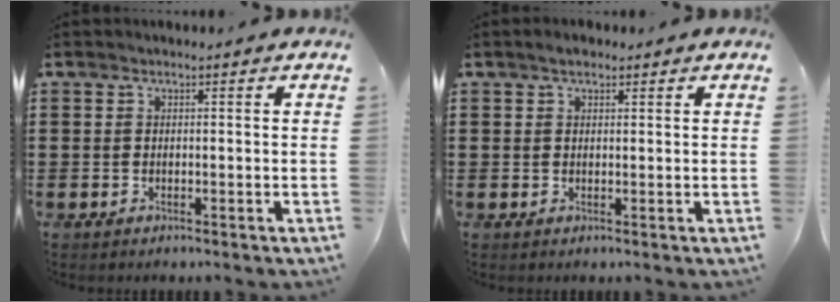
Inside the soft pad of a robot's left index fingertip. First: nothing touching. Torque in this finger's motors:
{"motor_torque": [0.77, -0.75, 0.01, 0.04]}